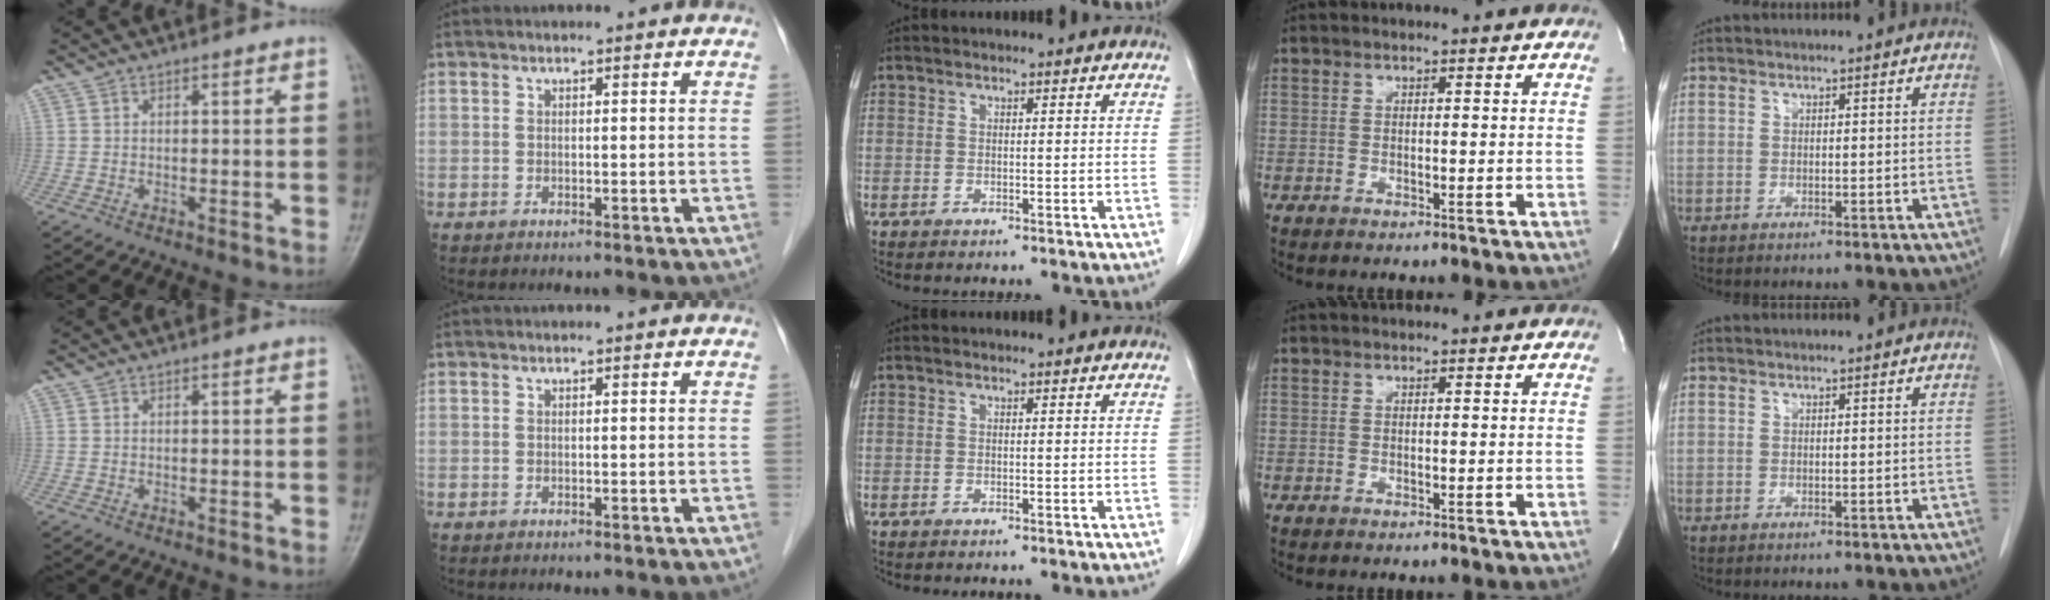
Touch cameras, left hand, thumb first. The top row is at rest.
{}